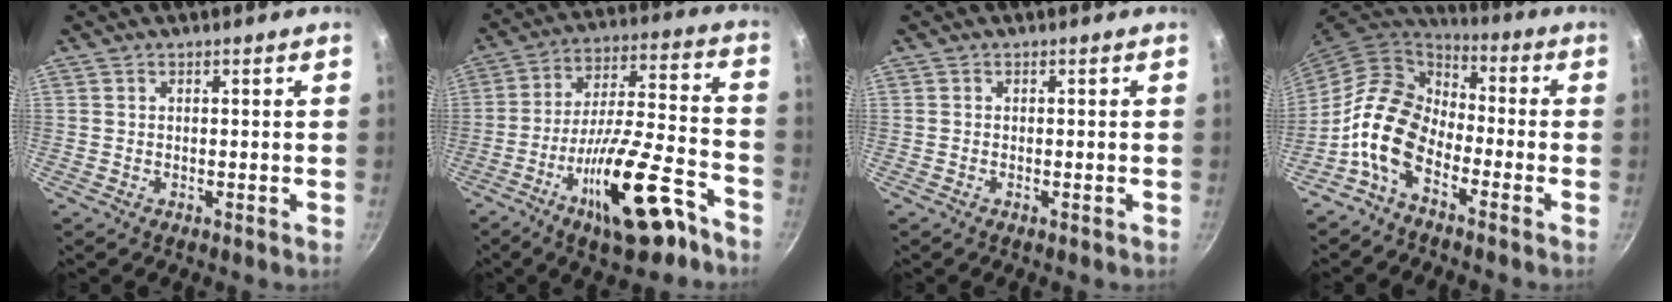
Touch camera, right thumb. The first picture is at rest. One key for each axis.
{"total": 20.0, "fx": -11.2, "fy": 6.2, "fz": 15.4, "tx": -0.221, "ty": 0.066, "tz": -0.177}
{"total": 0.0}
{"total": 13.2, "fx": -5.5, "fy": 8.6, "fz": 8.5, "tx": -0.135, "ty": 0.056, "tz": -0.131}